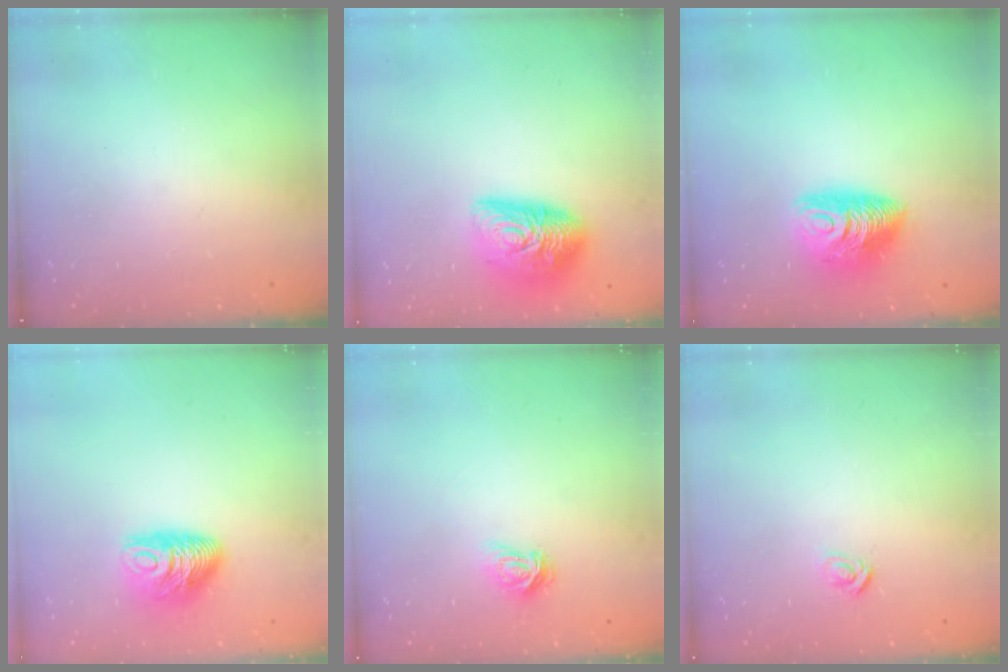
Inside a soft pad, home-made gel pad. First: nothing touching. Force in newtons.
{"total": 15.0, "press": 15.0, "slide": 0.8}
{"total": 10.8, "press": 10.7, "slide": 1.1}
{"total": 10.8, "press": 10.7, "slide": 1.4}
{"total": 4.9, "press": 4.9, "slide": 0.7}
{"total": 2.6, "press": 2.6, "slide": 0.2}